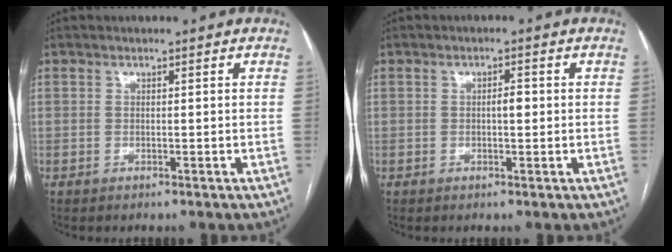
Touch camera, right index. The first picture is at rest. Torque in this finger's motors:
{"motor_torque": [0.38, 0.01, 0.15, 0.04]}